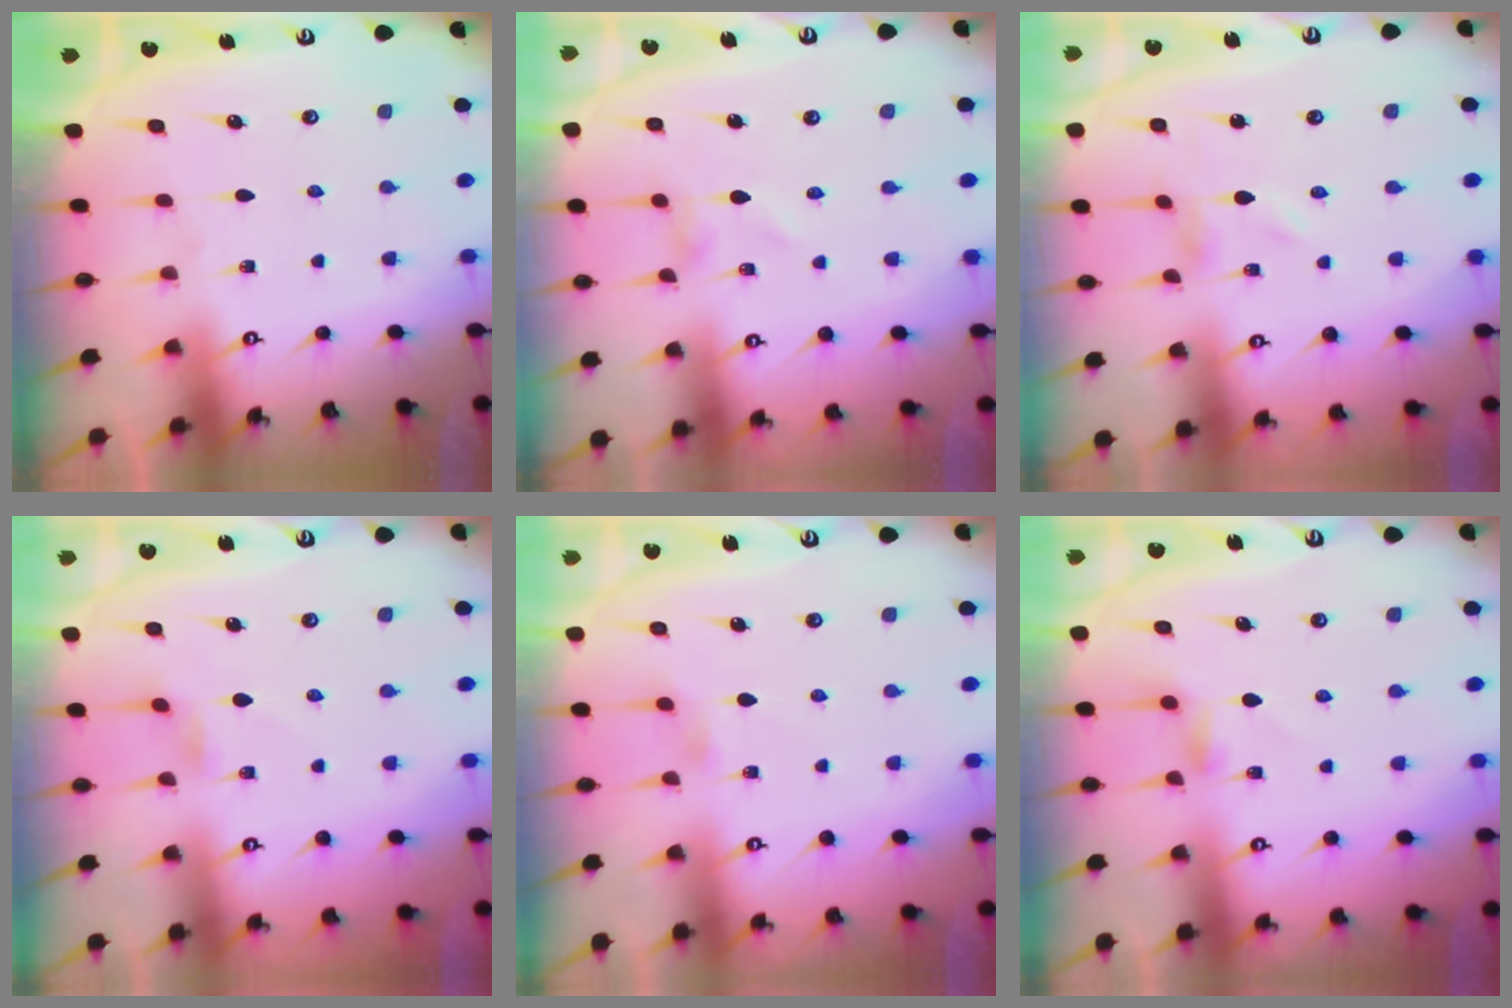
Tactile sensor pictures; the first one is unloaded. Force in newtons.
{"total": 0.0}
{"total": 0.6, "press": 0.6, "slide": 0.2}
{"total": 2.9, "press": 2.8, "slide": 0.5}
{"total": 2.5, "press": 2.5, "slide": 0.4}
{"total": 3.9, "press": 3.8, "slide": 0.7}